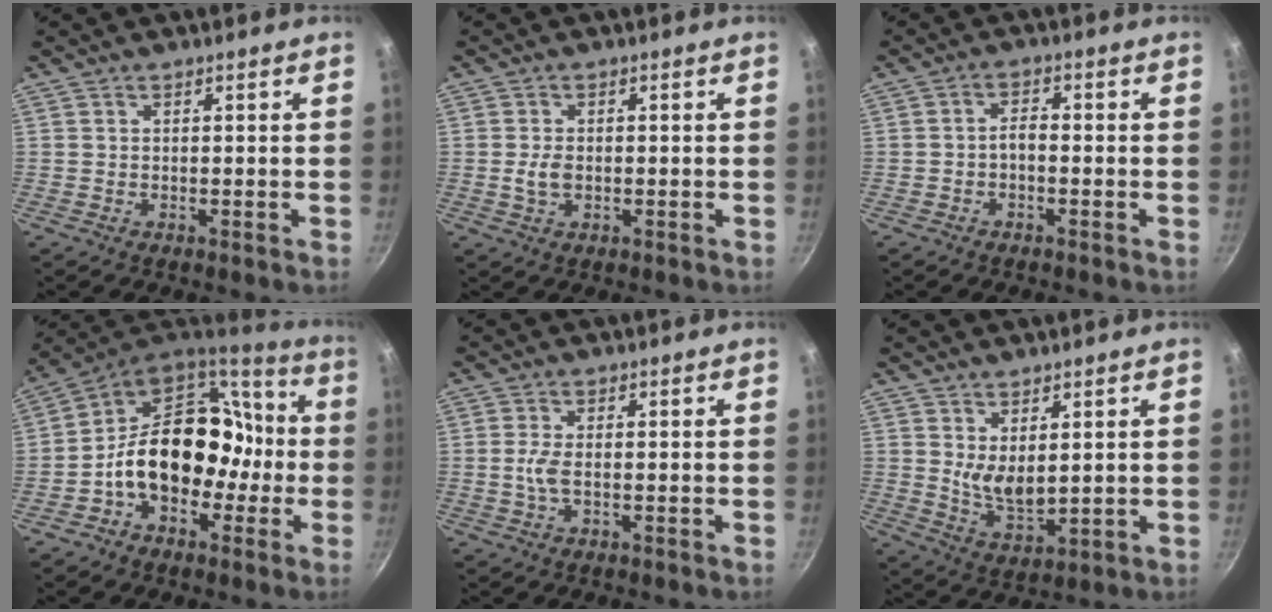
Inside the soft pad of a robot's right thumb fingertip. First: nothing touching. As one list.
[{"total": 3.0, "force": [-0.4, 2.0, 2.3], "torque": [-0.040, 0.003, -0.007]}, {"total": 2.3, "force": [-1.0, 1.2, 1.6], "torque": [-0.023, 0.019, -0.021]}, {"total": 18.8, "force": [-3.2, 14.1, 12.0], "torque": [-0.135, 0.069, -0.059]}, {"total": 2.6, "force": [-0.4, 0.8, 2.5], "torque": [-0.061, 0.001, -0.011]}, {"total": 6.0, "force": [2.2, 2.9, 4.8], "torque": [-0.073, -0.033, 0.050]}]